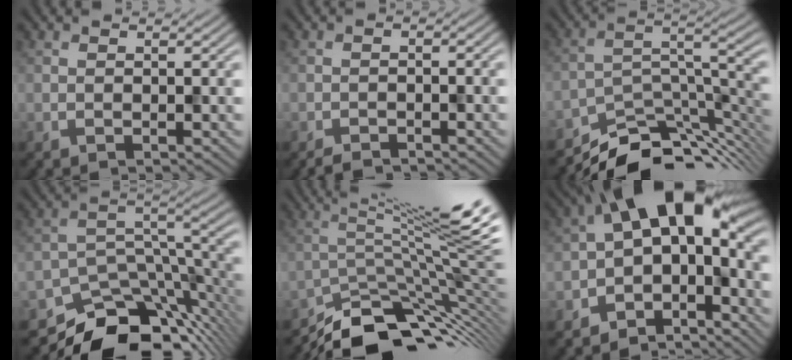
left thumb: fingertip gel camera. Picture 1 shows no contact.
{"total": 2.4, "force": [-2.1, 0.8, 0.9], "torque": [-0.017, -0.001, -0.042]}
{"total": 10.3, "force": [-8.6, 3.0, 4.8], "torque": [-0.082, -0.008, -0.149]}
{"total": 12.8, "force": [-10.1, 4.9, 6.2], "torque": [-0.100, -0.017, -0.164]}
{"total": 10.8, "force": [-5.1, 2.2, 9.3], "torque": [-0.125, 0.011, -0.084]}
{"total": 15.8, "force": [-0.5, 8.7, 13.1], "torque": [-0.187, 0.004, -0.005]}